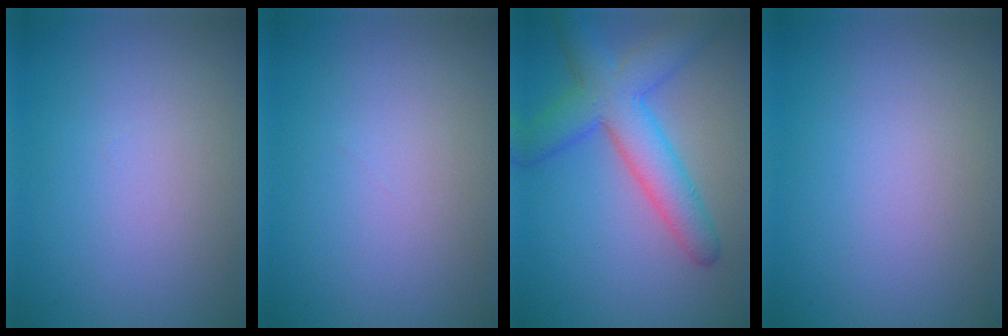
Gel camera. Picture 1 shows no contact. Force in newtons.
{"total": 0.0}
{"total": 6.6, "press": 6.6, "slide": 0.4}
{"total": 0.0}